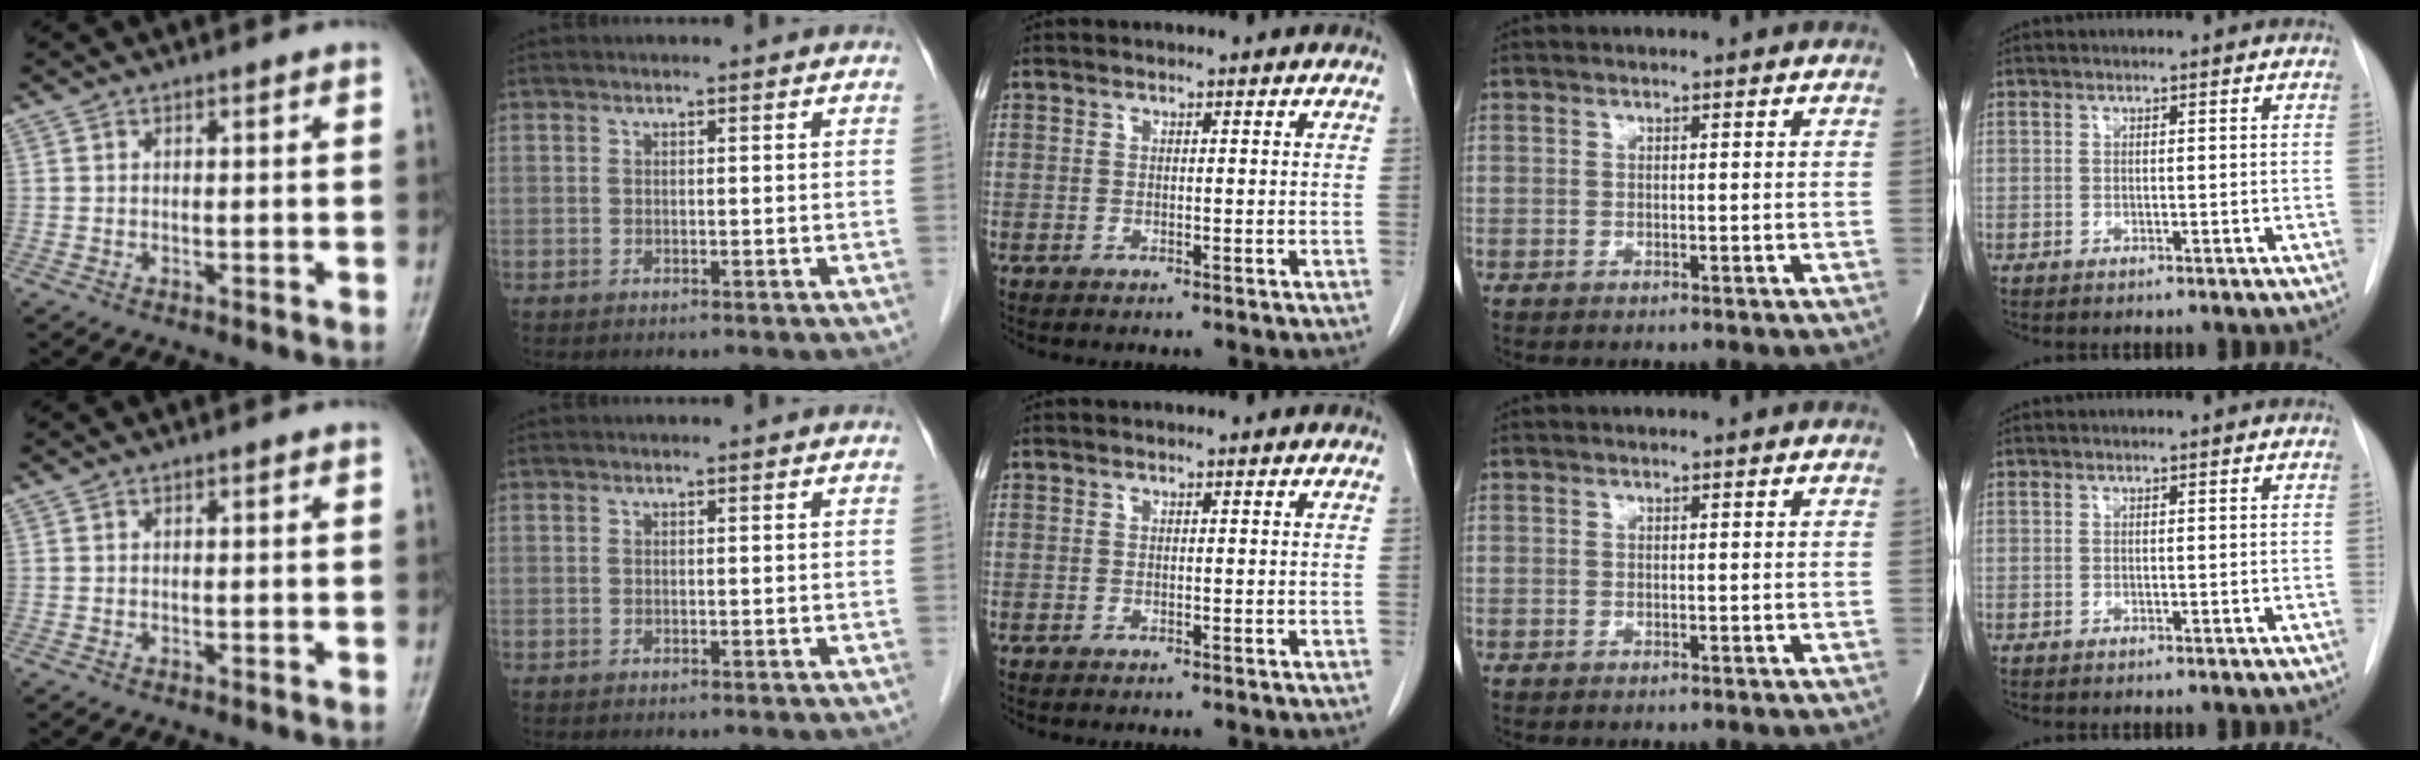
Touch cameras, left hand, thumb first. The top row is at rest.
{}